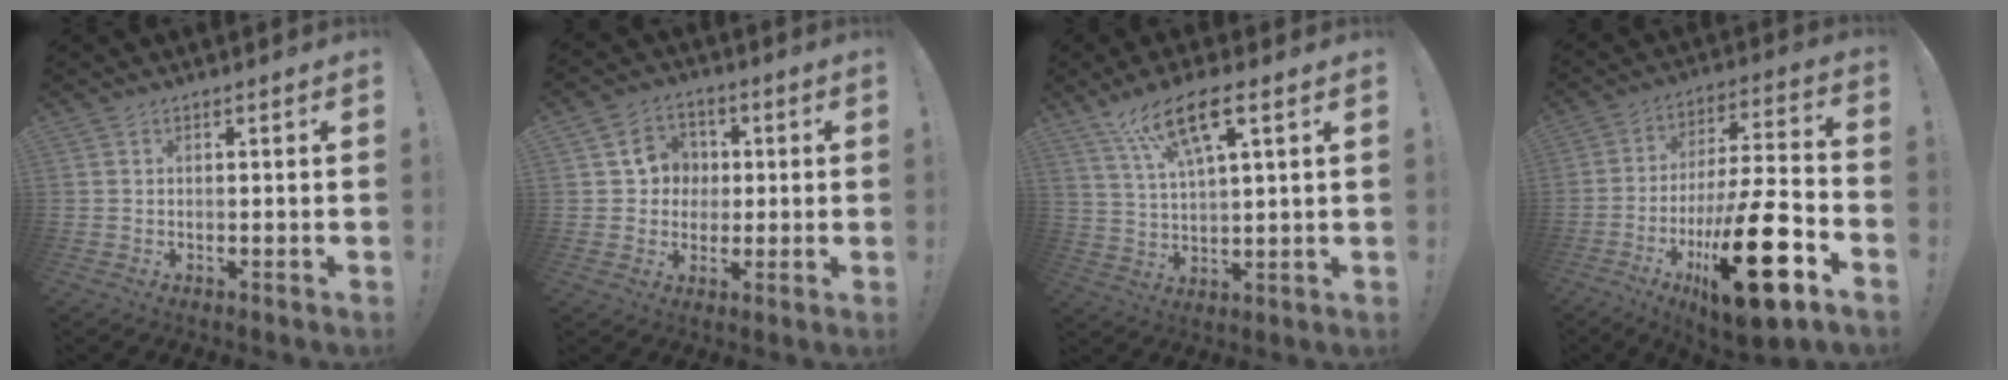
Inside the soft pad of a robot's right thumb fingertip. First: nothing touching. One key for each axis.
{"total": 8.7, "fx": 1.3, "fy": 8.4, "fz": 2.1, "tx": -0.028, "ty": 0.006, "tz": 0.031}
{"total": 13.0, "fx": 7.1, "fy": 4.0, "fz": 10.2, "tx": -0.177, "ty": -0.018, "tz": 0.123}
{"total": 25.3, "fx": -10.6, "fy": 7.1, "fz": 21.8, "tx": -0.353, "ty": 0.060, "tz": -0.164}